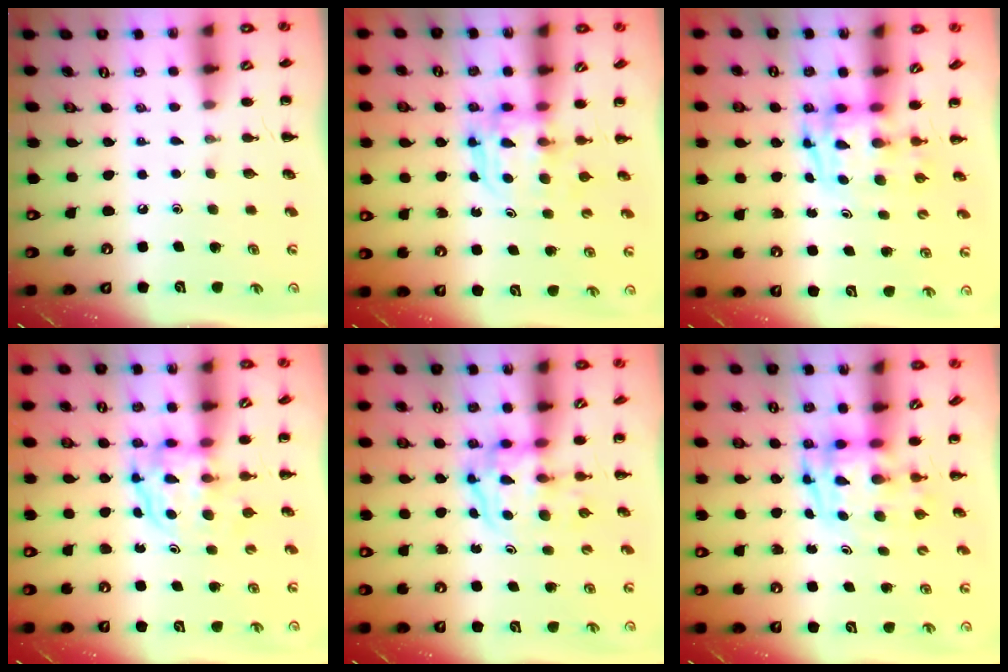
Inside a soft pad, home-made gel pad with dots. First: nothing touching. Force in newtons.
{"total": 3.8, "press": 3.7, "slide": 0.2}
{"total": 3.2, "press": 3.1, "slide": 0.6}
{"total": 3.7, "press": 3.7, "slide": 0.3}
{"total": 3.6, "press": 3.5, "slide": 0.5}
{"total": 3.4, "press": 3.3, "slide": 0.7}